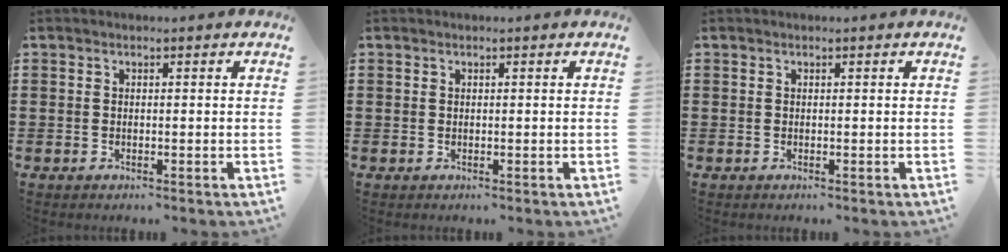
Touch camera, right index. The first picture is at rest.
{"total": 0.0}
{"total": 0.0}